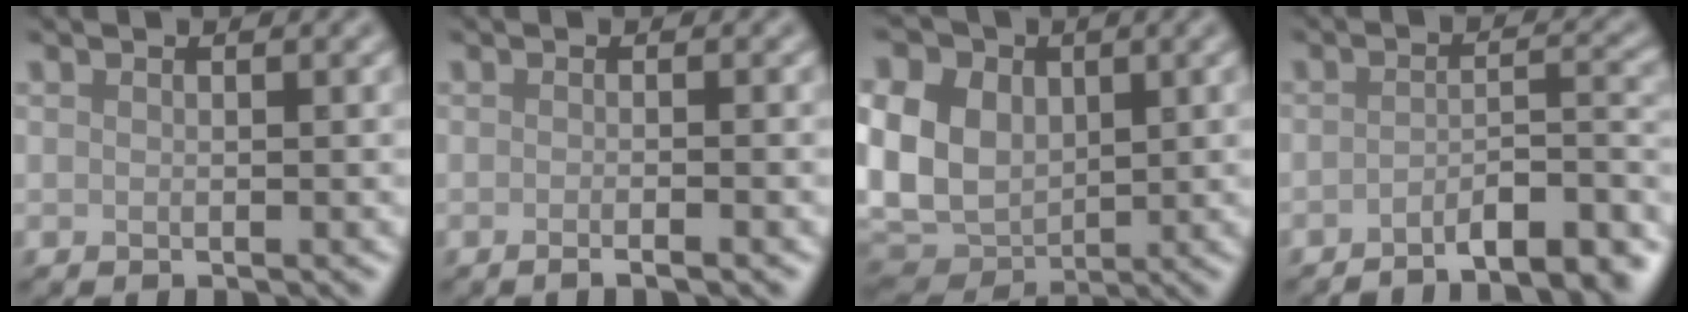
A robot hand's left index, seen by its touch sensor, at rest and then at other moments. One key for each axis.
{"total": 1.9, "fx": -0.7, "fy": 0.6, "fz": 1.7, "tx": -0.009, "ty": -0.004, "tz": -0.017}
{"total": 13.6, "fx": 3.1, "fy": 10.2, "fz": 8.5, "tx": -0.208, "ty": 0.020, "tz": 0.046}
{"total": 7.0, "fx": -5.3, "fy": 1.6, "fz": 4.3, "tx": -0.048, "ty": 0.012, "tz": -0.079}